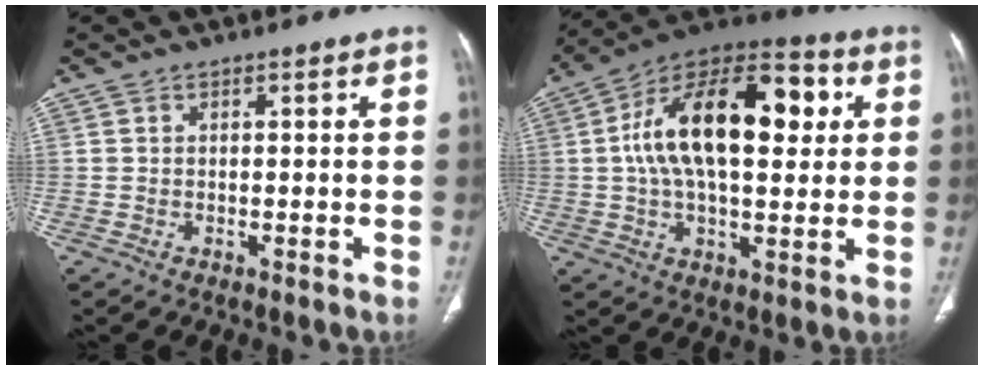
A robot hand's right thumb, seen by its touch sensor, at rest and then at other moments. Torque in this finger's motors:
{"motor_torque": [2.36, 2.65, 1.81, -0.26, 0.41]}